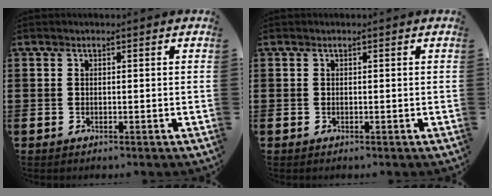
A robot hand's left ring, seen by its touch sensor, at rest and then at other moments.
{"total": 0.0}